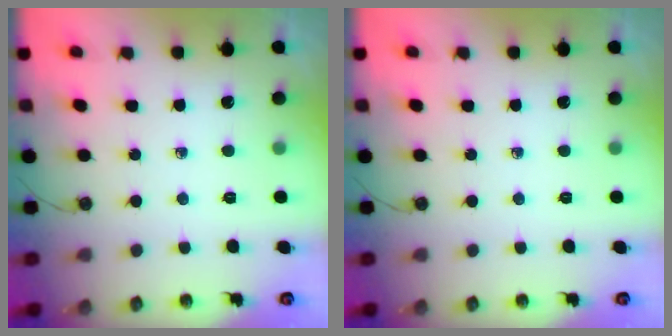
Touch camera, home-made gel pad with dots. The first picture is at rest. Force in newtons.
{"total": 0.0}